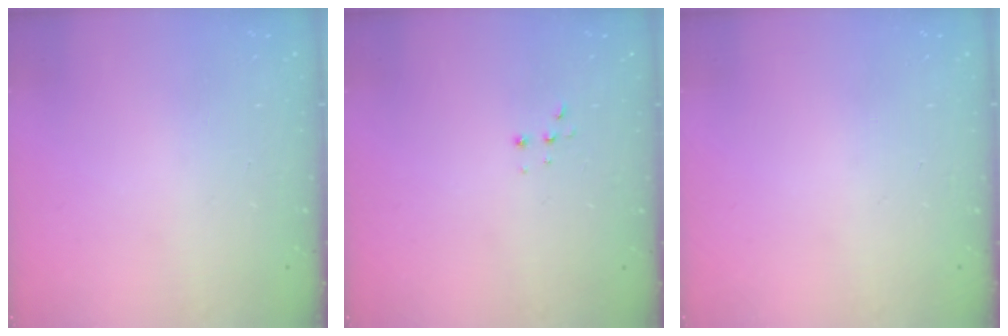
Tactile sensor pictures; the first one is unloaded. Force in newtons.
{"total": 2.2, "press": 2.2, "slide": 0.5}
{"total": 0.0}